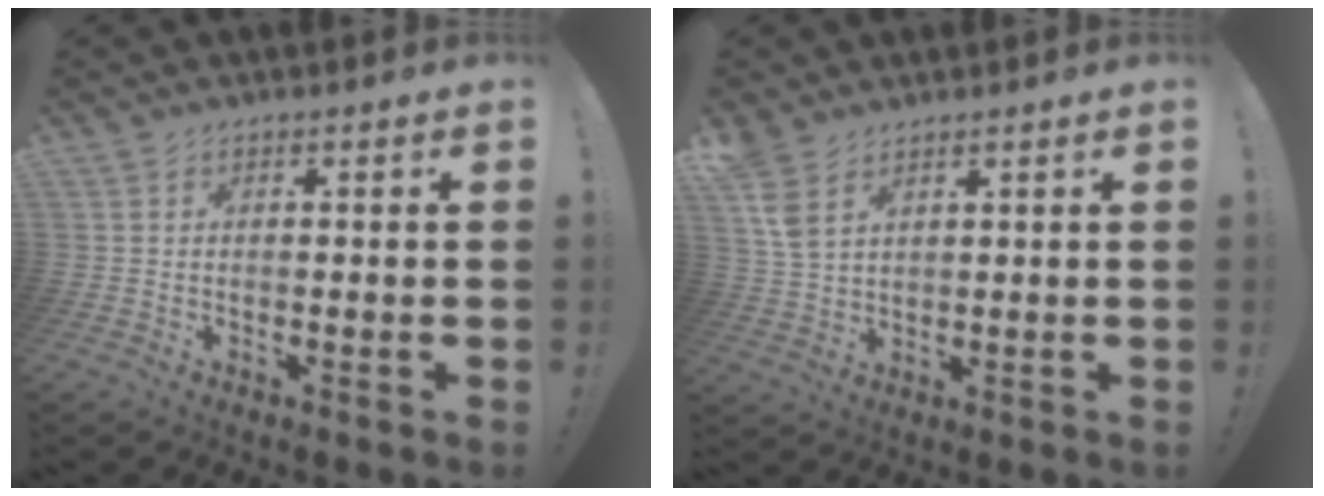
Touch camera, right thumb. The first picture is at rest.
{"total": 6.7, "force": [4.2, 3.6, 3.8], "torque": [-0.075, -0.017, 0.081]}